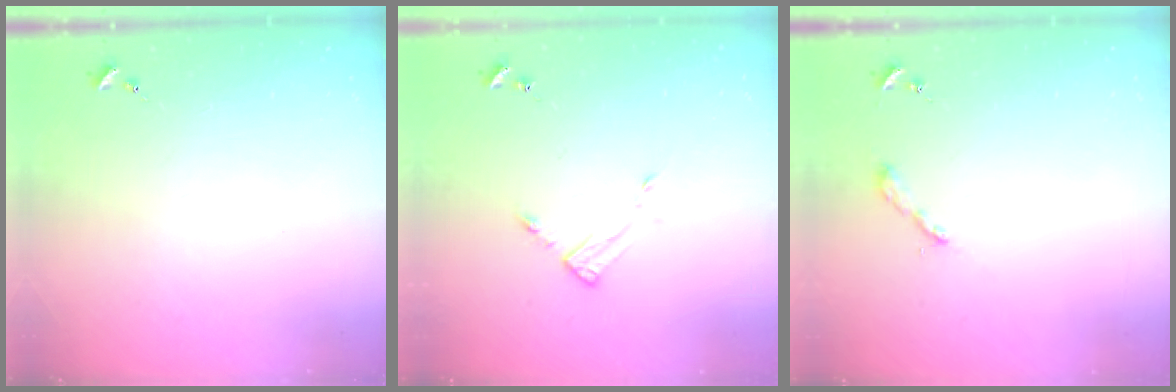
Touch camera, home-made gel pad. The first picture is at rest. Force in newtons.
{"total": 3.4, "press": 3.4, "slide": 0.4}
{"total": 2.2, "press": 2.2, "slide": 0.2}